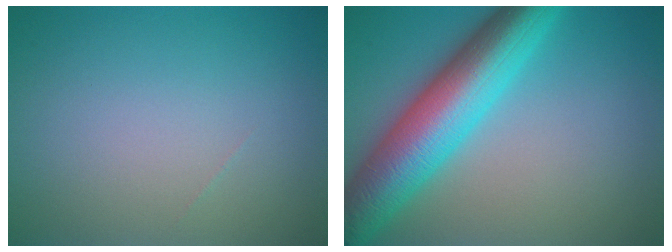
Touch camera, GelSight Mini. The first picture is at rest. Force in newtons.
{"total": 10.1, "press": 10.1, "slide": 0.2}